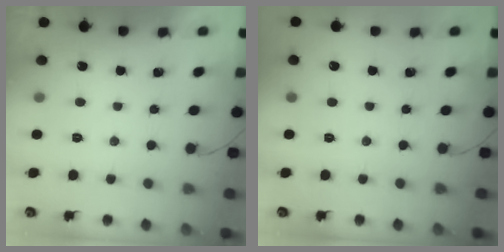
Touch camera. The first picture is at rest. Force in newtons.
{"total": 0.0}